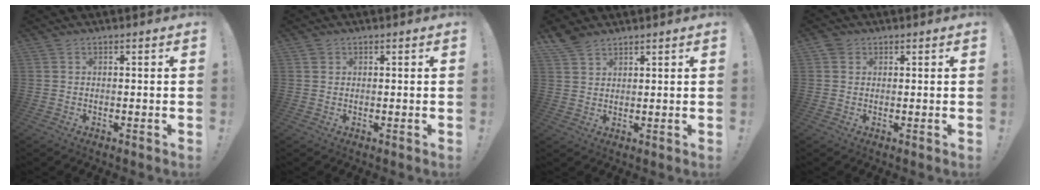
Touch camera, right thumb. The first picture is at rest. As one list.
[{"total": 0.9, "force": [0.6, 0.7, 0.2], "torque": [0.002, -0.002, 0.011]}, {"total": 4.6, "force": [3.8, 2.1, 1.5], "torque": [-0.024, -0.021, 0.072]}, {"total": 2.2, "force": [1.2, 1.8, 0.6], "torque": [-0.009, -0.001, 0.023]}]